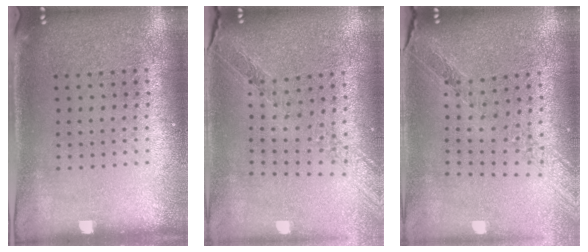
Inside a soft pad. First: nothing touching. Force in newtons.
{"total": 1.1, "press": 1.1, "slide": 0.1}
{"total": 1.1, "press": 1.1, "slide": 0.0}